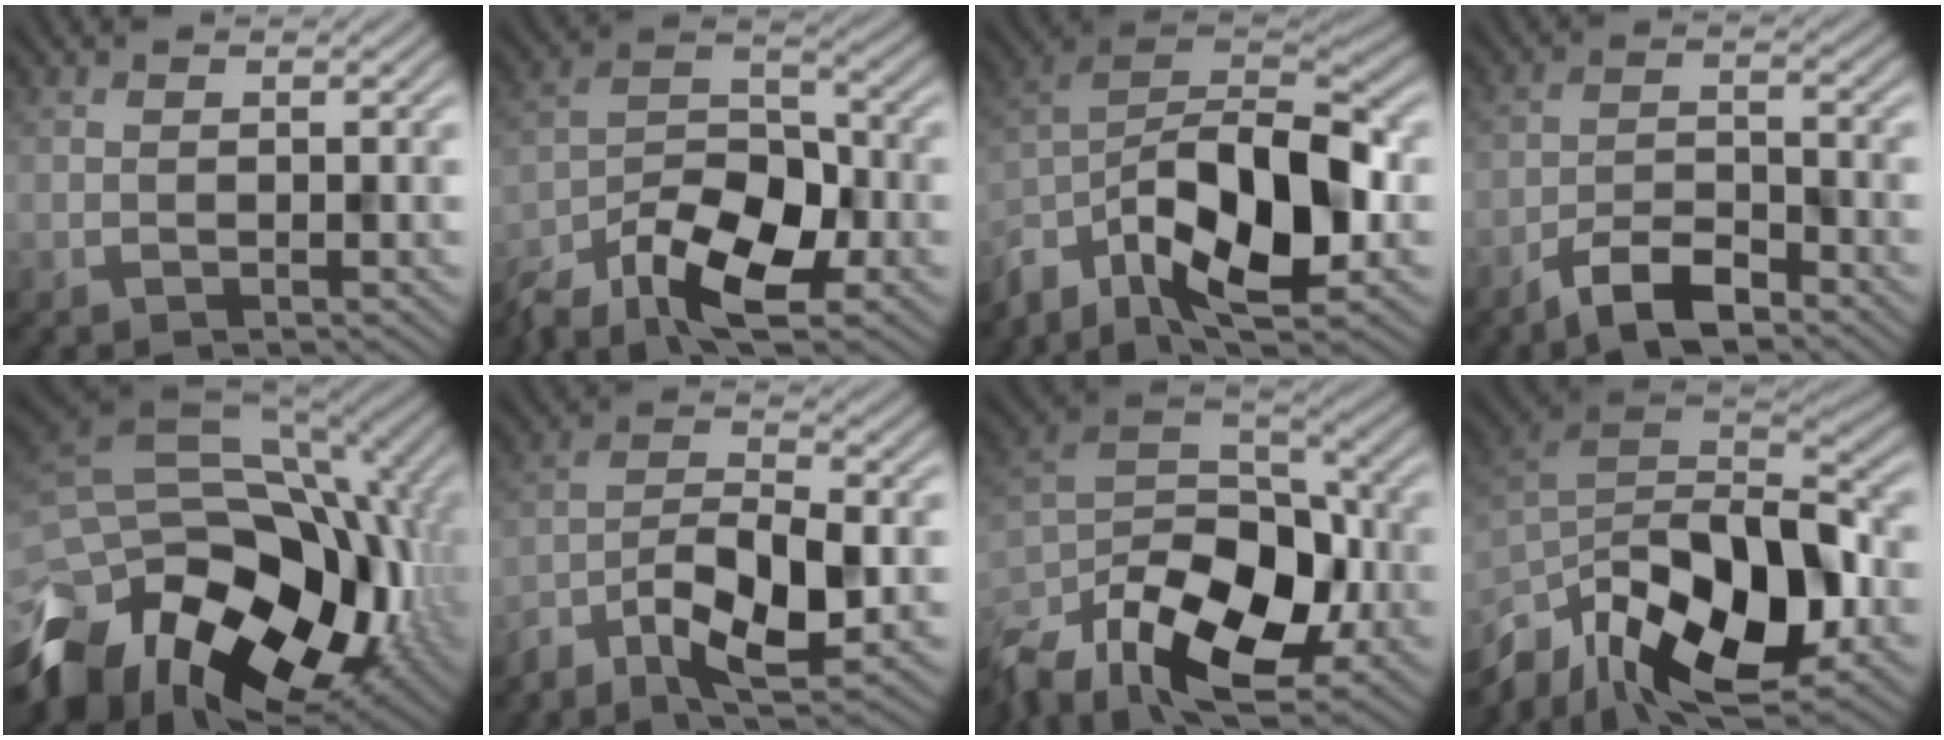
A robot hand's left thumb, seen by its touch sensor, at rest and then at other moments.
{"total": 12.6, "force": [-8.1, 6.0, 7.5], "torque": [-0.142, -0.005, -0.166]}
{"total": 15.3, "force": [-7.9, 7.0, 11.0], "torque": [-0.210, -0.012, -0.159]}
{"total": 5.6, "force": [-4.2, 1.6, 3.3], "torque": [-0.059, 0.003, -0.085]}
{"total": 18.6, "force": [-7.4, 11.9, 12.2], "torque": [-0.259, -0.036, -0.112]}
{"total": 8.6, "force": [-4.4, 3.2, 6.6], "torque": [-0.124, -0.004, -0.086]}
{"total": 15.5, "force": [-8.5, 8.7, 9.6], "torque": [-0.214, -0.028, -0.156]}
{"total": 16.9, "force": [-8.8, 8.0, 12.0], "torque": [-0.260, -0.017, -0.162]}